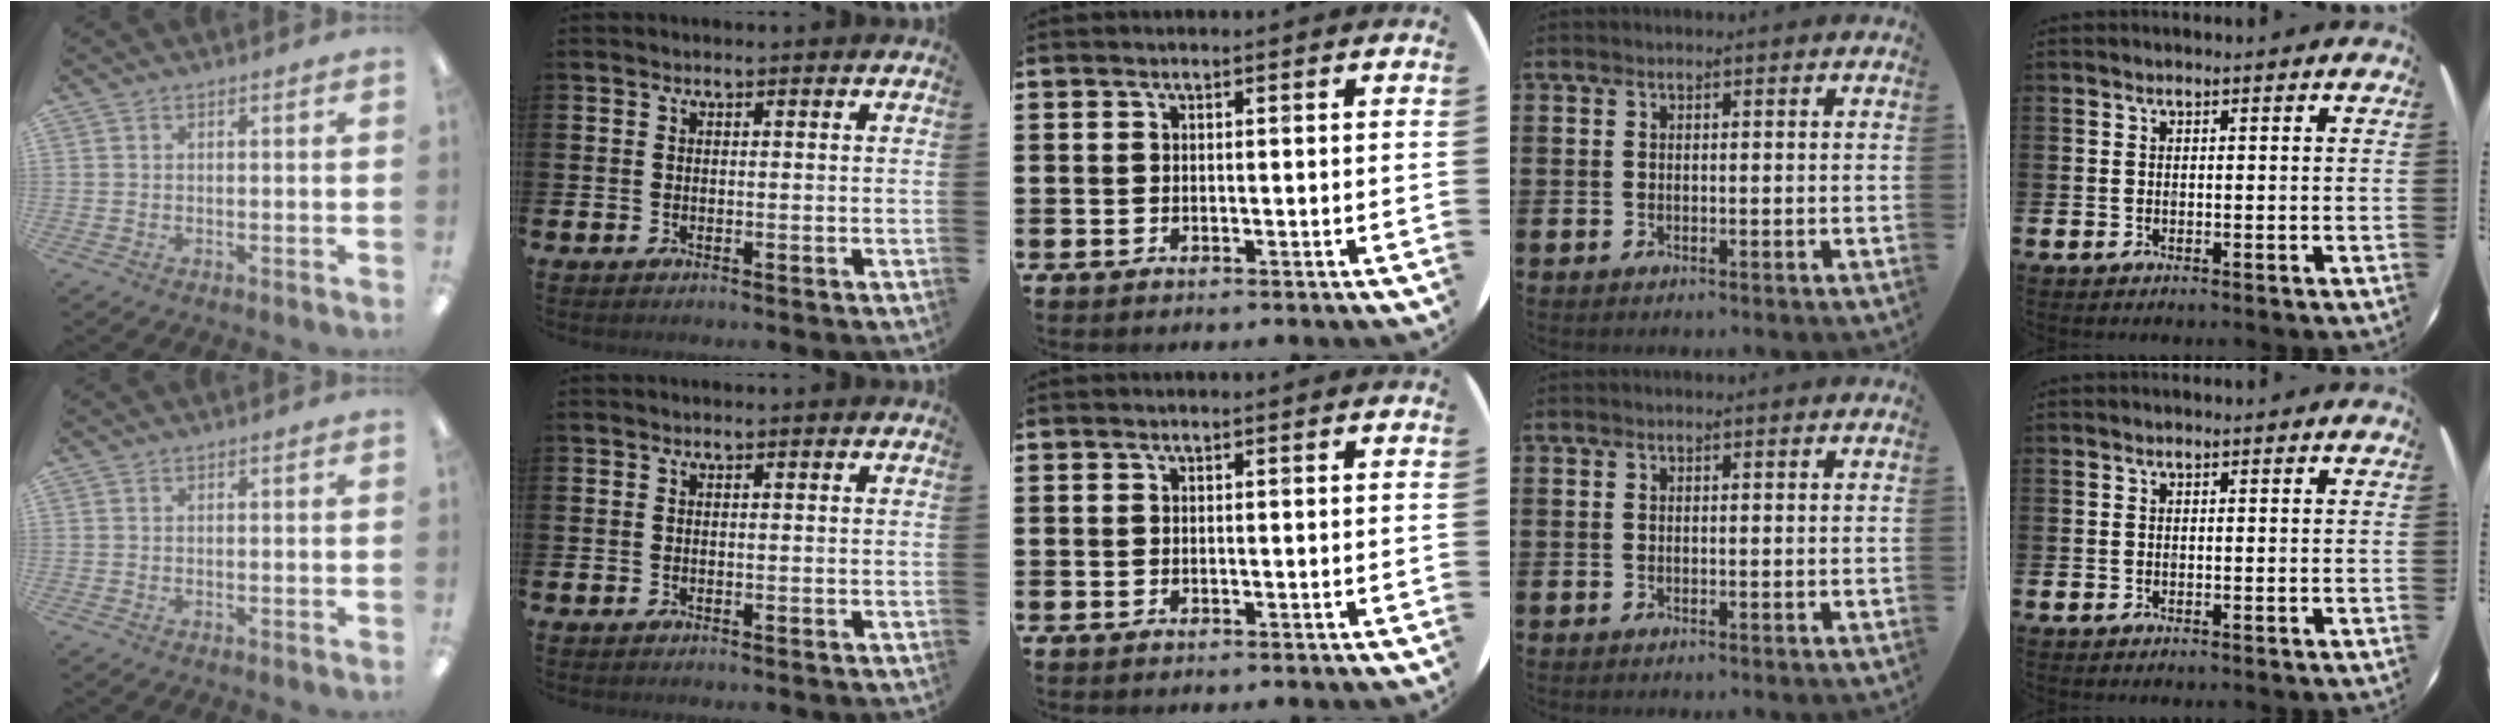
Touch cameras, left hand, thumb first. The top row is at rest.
{}